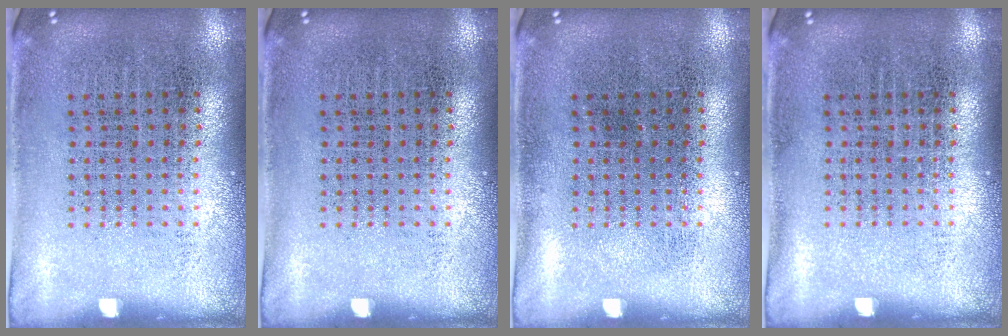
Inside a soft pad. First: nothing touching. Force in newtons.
{"total": 0.0}
{"total": 0.0}
{"total": 0.0}